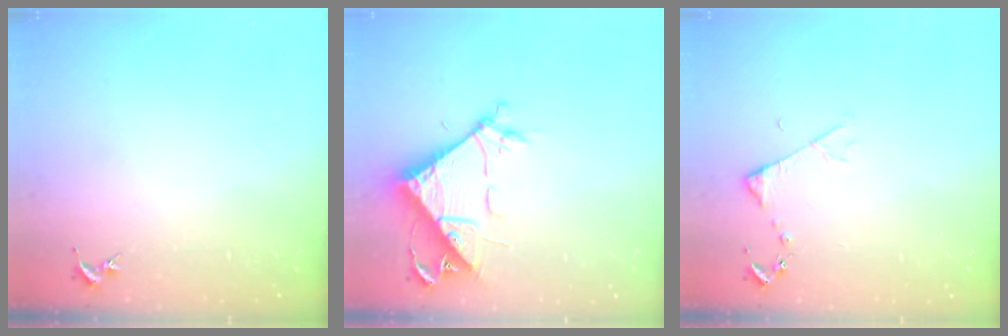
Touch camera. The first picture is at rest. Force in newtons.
{"total": 9.7, "press": 9.6, "slide": 0.9}
{"total": 3.1, "press": 3.1, "slide": 0.2}